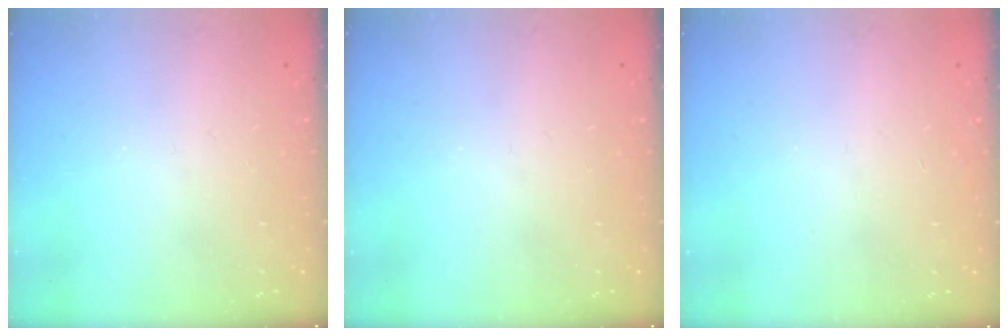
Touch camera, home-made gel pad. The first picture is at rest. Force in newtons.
{"total": 0.0}
{"total": 3.0, "press": 3.0, "slide": 0.3}